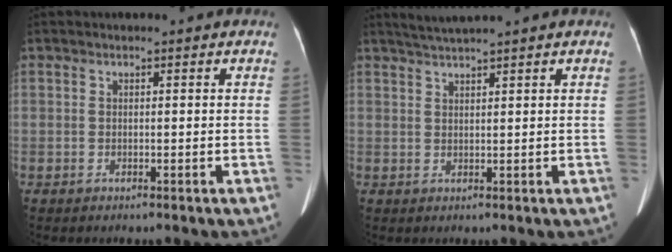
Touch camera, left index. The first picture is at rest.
{"total": 3.2, "force": [2.9, -1.0, 1.1], "torque": [-0.022, 0.013, 0.058]}